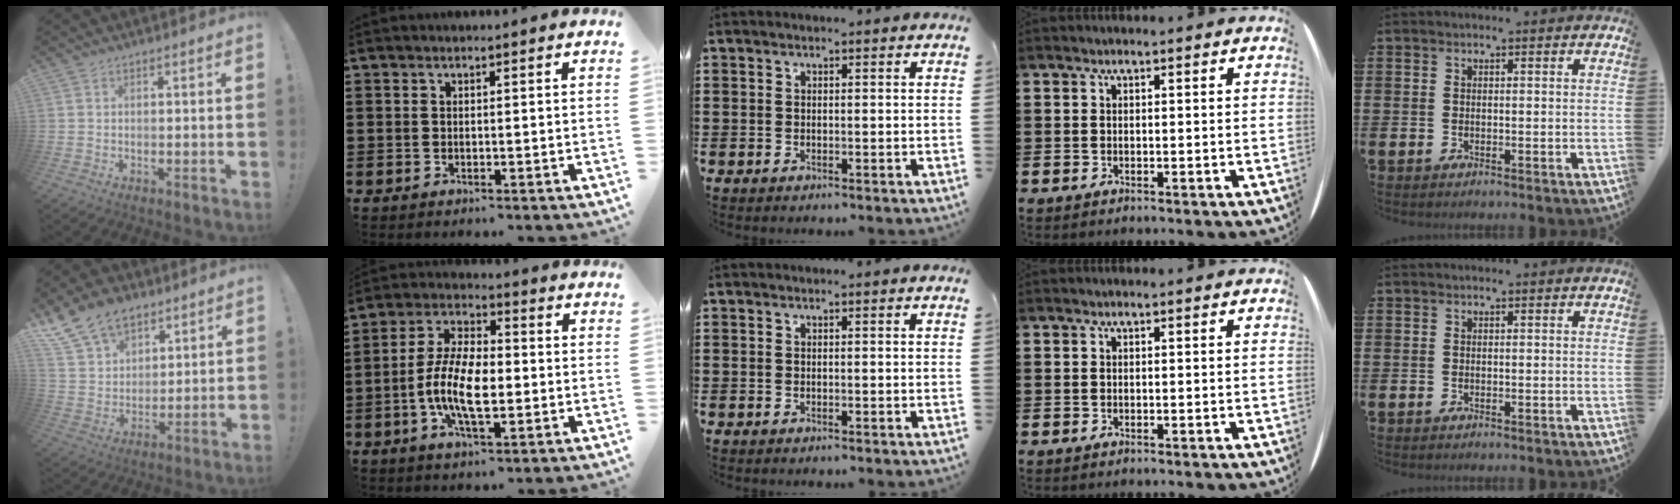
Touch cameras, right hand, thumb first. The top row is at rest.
{"thumb": {"total": 13.4, "force": [9.3, 8.3, 5.0], "torque": [-0.096, -0.055, 0.180]}, "index": {"total": 9.9, "force": [-2.1, 4.4, 8.6], "torque": [-0.195, -0.006, -0.045]}}